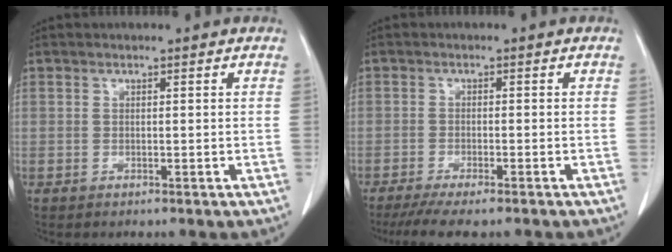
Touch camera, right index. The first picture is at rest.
{"total": 7.7, "force": [-6.4, 1.1, 4.2], "torque": [-0.056, -0.012, -0.097]}